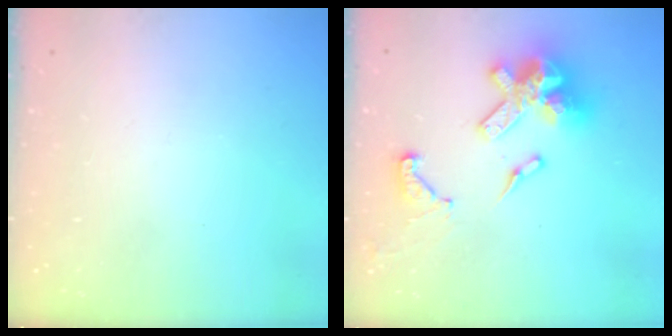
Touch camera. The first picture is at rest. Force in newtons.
{"total": 17.8, "press": 17.7, "slide": 1.7}